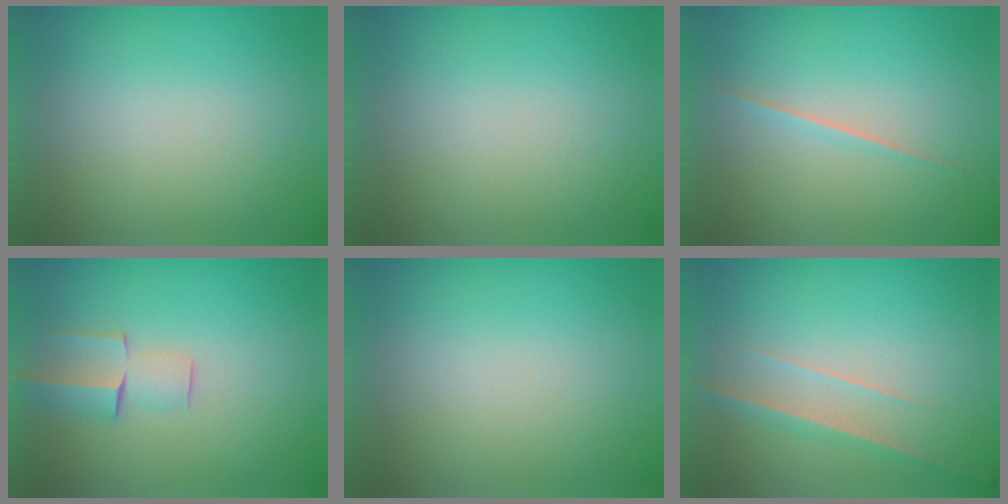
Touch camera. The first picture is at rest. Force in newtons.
{"total": 1.1}
{"total": 1.7}
{"total": 2.6}
{"total": 0.0}
{"total": 2.9}